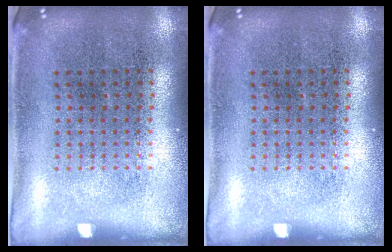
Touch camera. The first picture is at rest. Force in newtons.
{"total": 0.0}